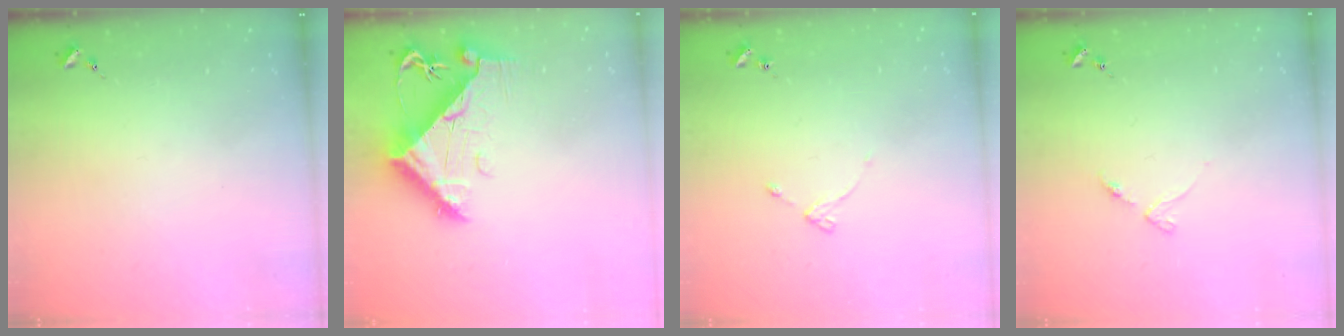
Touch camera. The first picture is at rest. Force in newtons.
{"total": 9.1, "press": 9.1, "slide": 1.1}
{"total": 4.3, "press": 4.2, "slide": 0.6}
{"total": 3.5, "press": 3.5, "slide": 0.4}